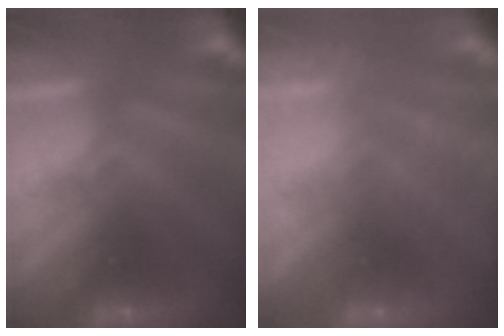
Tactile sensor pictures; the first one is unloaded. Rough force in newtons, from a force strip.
{"total": 2.4}